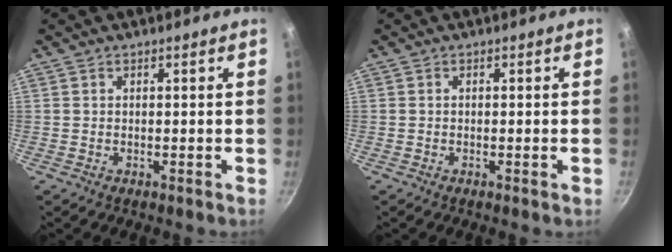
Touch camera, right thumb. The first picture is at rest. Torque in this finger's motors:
{"motor_torque": [-0.08, -0.46, -0.02, 0.59, -0.06]}